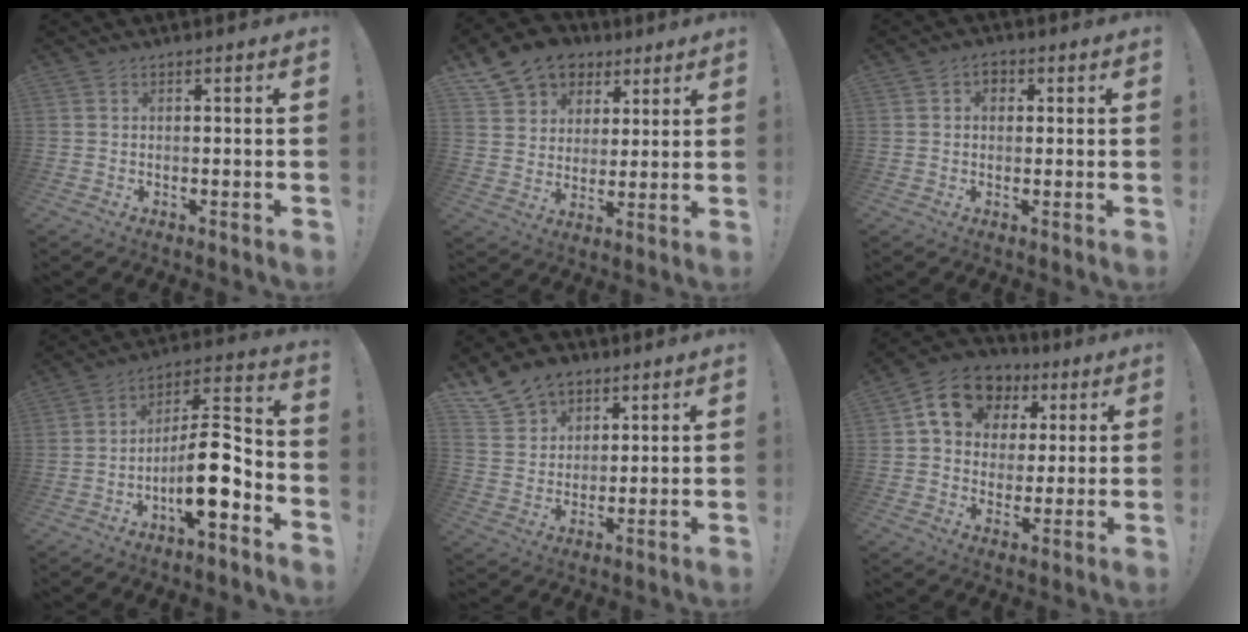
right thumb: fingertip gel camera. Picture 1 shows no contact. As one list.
[{"total": 14.1, "force": [8.2, 10.3, 4.9], "torque": [-0.072, -0.050, 0.157]}, {"total": 3.0, "force": [0.6, 2.4, 1.8], "torque": [-0.023, 0.003, 0.009]}, {"total": 14.8, "force": [-5.6, 4.7, 12.8], "torque": [-0.216, 0.029, -0.086]}, {"total": 11.4, "force": [8.4, 7.1, 3.0], "torque": [-0.056, -0.057, 0.167]}, {"total": 14.4, "force": [6.1, 11.3, 6.6], "torque": [-0.099, -0.016, 0.118]}]